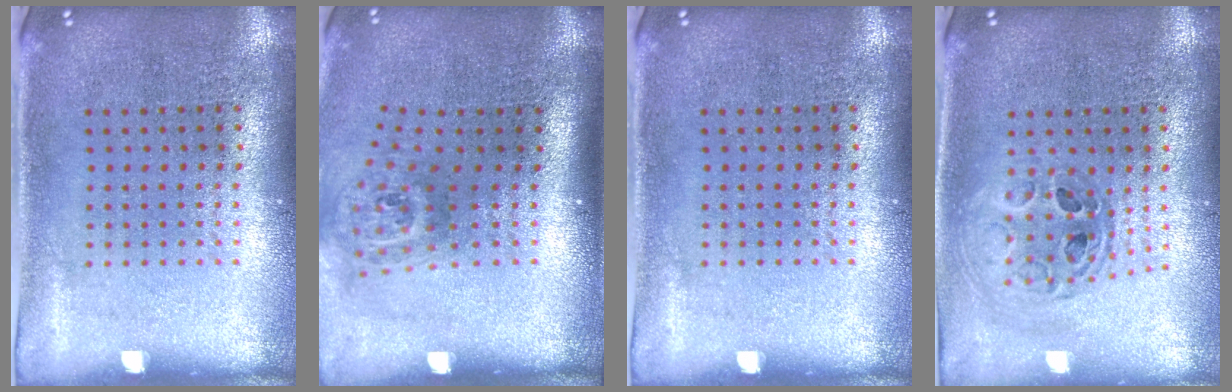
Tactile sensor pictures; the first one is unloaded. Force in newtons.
{"total": 1.8, "press": 1.2, "slide": 1.3}
{"total": 0.0}
{"total": 0.8, "press": 0.8, "slide": 0.1}